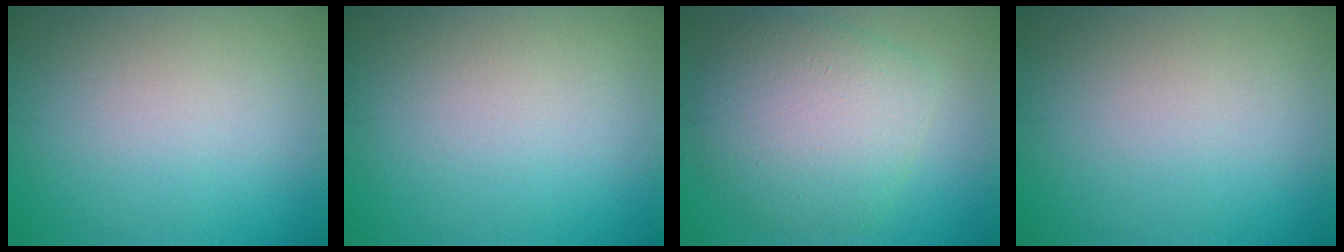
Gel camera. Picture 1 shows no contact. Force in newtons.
{"total": 0.0}
{"total": 7.0, "press": 7.0, "slide": 0.2}
{"total": 0.0}